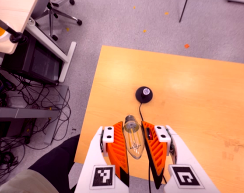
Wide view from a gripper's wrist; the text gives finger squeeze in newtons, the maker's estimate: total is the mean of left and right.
{"total": 18.0, "left": 19.2, "right": 16.9}